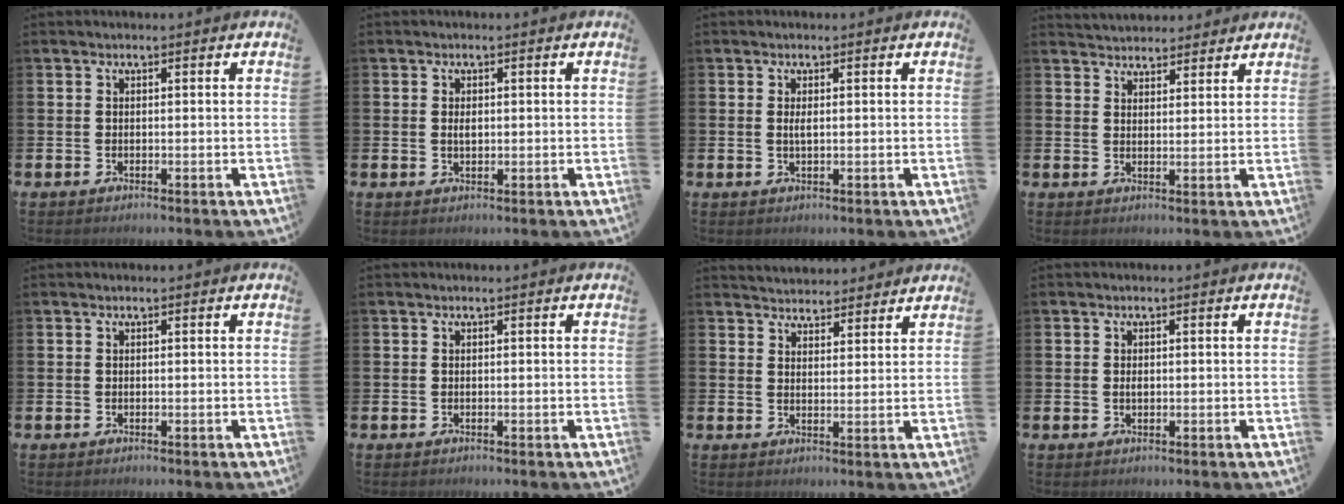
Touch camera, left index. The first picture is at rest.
{"total": 1.2, "force": [0.2, 0.7, 1.0], "torque": [-0.016, 0.004, 0.001]}
{"total": 1.2, "force": [0.3, 0.4, 1.1], "torque": [-0.018, 0.000, 0.003]}
{"total": 3.7, "force": [3.5, 0.9, -0.4], "torque": [0.003, -0.016, 0.065]}
{"total": 0.0}
{"total": 0.0}
{"total": 3.9, "force": [3.8, 0.6, -0.3], "torque": [0.003, -0.022, 0.069]}
{"total": 0.8, "force": [0.1, 0.4, 0.6], "torque": [-0.009, 0.001, -0.001]}